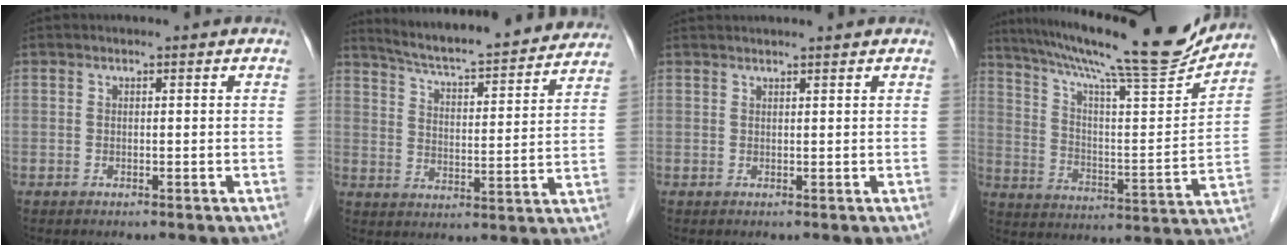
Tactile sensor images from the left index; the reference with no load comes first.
{"total": 21.5, "force": [20.0, 2.0, 7.8], "torque": [-0.120, -0.019, 0.267]}
{"total": 3.9, "force": [3.7, -0.3, 1.3], "torque": [-0.015, 0.022, 0.048]}
{"total": 22.6, "force": [19.9, 0.8, 10.7], "torque": [-0.184, -0.026, 0.295]}